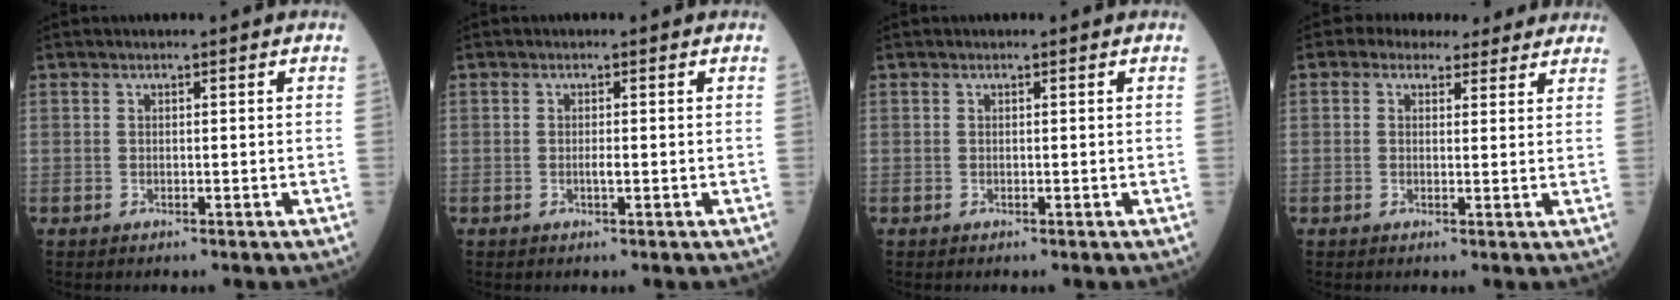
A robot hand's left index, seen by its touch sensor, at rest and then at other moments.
{"total": 1.0, "force": [-0.2, 0.1, 0.9], "torque": [-0.020, -0.001, -0.004]}
{"total": 0.0}
{"total": 6.9, "force": [5.8, 3.4, 1.7], "torque": [-0.014, 0.024, 0.066]}